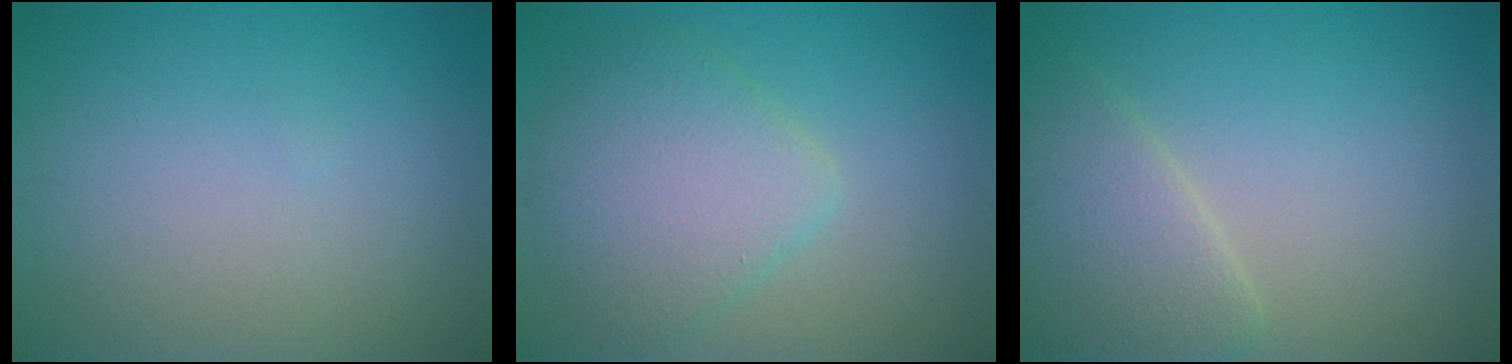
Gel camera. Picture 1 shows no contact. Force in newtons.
{"total": 5.0, "press": 5.0, "slide": 0.2}
{"total": 4.0, "press": 4.0, "slide": 0.1}